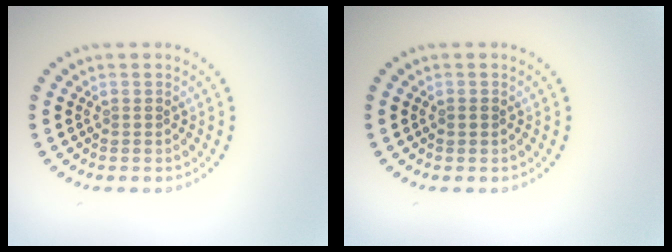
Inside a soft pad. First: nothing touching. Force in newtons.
{"total": 0.9, "press": 0.9, "slide": 0.1}